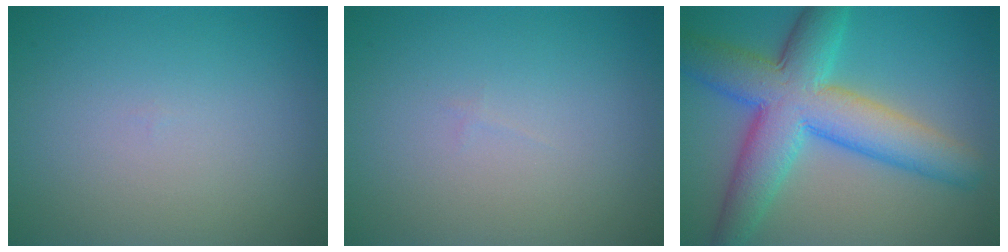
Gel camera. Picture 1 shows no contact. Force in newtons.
{"total": 0.0}
{"total": 9.8, "press": 9.8, "slide": 0.1}